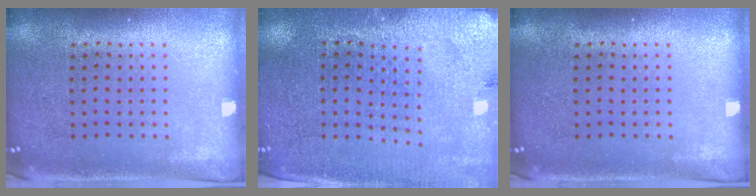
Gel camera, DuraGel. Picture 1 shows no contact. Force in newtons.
{"total": 2.8, "press": 2.8, "slide": 0.5}
{"total": 0.0}